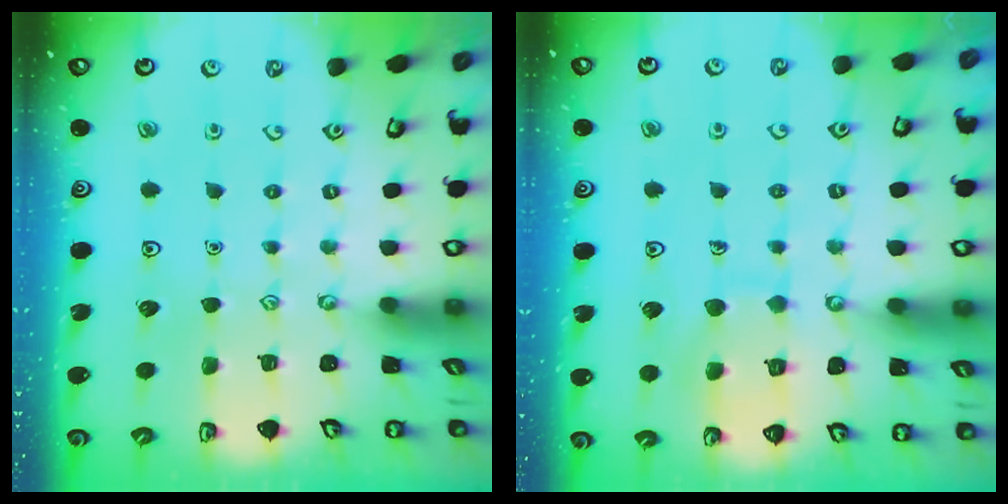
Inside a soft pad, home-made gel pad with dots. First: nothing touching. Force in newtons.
{"total": 9.0, "press": 8.9, "slide": 0.8}